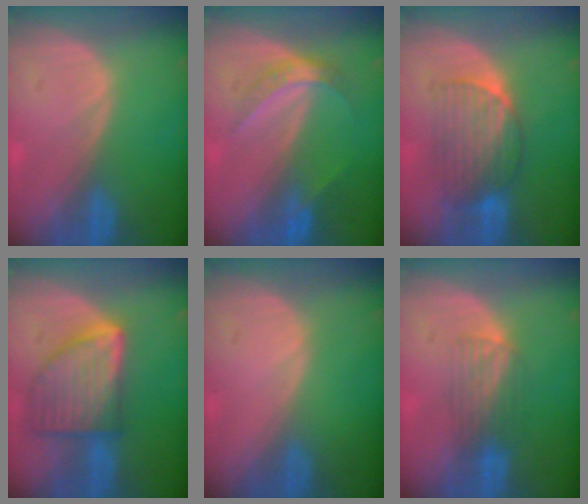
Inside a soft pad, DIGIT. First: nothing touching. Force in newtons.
{"total": 4.7, "press": 4.2, "slide": 2.1}
{"total": 6.8, "press": 6.7, "slide": 0.9}
{"total": 9.2, "press": 9.1, "slide": 0.5}
{"total": 0.0}
{"total": 4.0, "press": 3.8, "slide": 1.1}